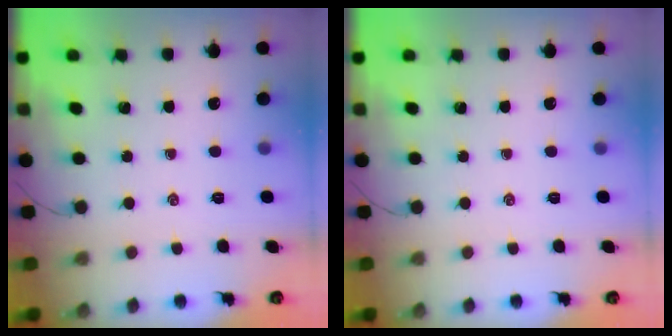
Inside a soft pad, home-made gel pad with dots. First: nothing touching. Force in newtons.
{"total": 0.0}